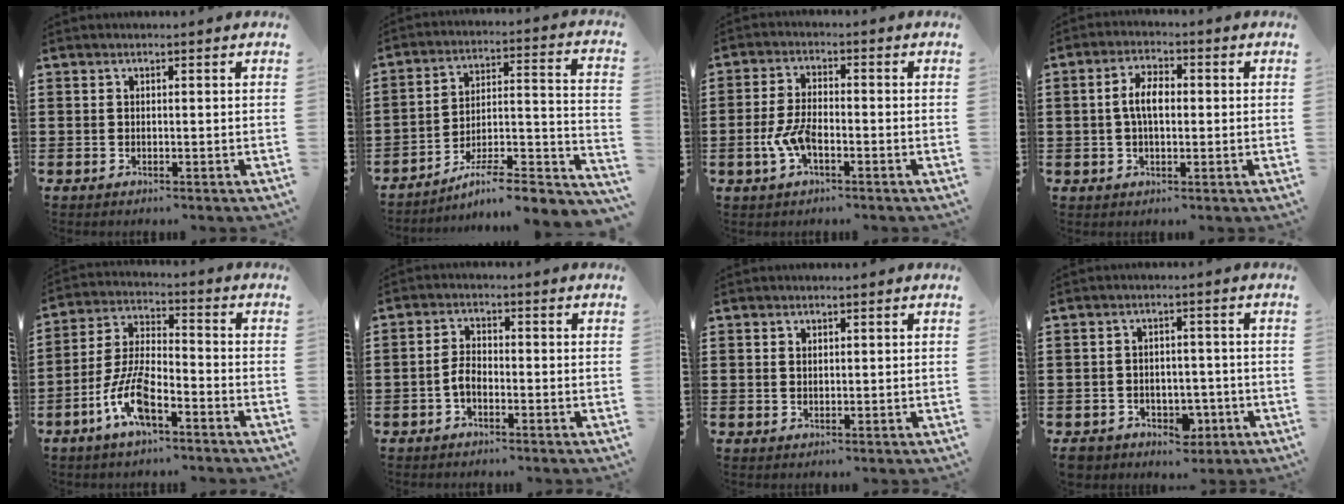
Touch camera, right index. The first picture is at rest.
{"total": 6.8, "force": [-5.3, 0.9, 4.2], "torque": [-0.064, -0.010, -0.105]}
{"total": 5.3, "force": [-1.8, 2.2, 4.5], "torque": [-0.112, -0.010, -0.039]}
{"total": 4.8, "force": [0.1, 2.4, 4.1], "torque": [-0.088, 0.007, -0.004]}
{"total": 8.6, "force": [-4.7, 2.9, 6.6], "torque": [-0.155, -0.007, -0.089]}
{"total": 3.0, "force": [-1.4, 1.5, 2.1], "torque": [-0.056, 0.000, -0.031]}
{"total": 1.0, "force": [0.7, 0.6, 0.2], "torque": [-0.006, 0.003, 0.013]}
{"total": 4.4, "force": [-2.5, 3.2, 1.8], "torque": [-0.037, 0.010, -0.045]}